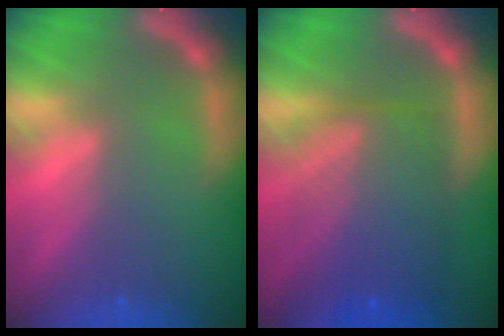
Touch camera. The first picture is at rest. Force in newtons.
{"total": 8.6}